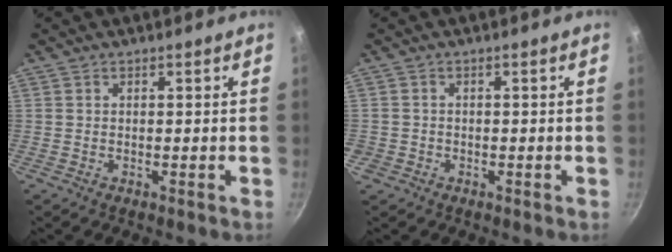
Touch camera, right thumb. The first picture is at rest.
{"total": 1.7, "force": [-0.7, 1.5, 0.4], "torque": [-0.008, 0.004, -0.009]}